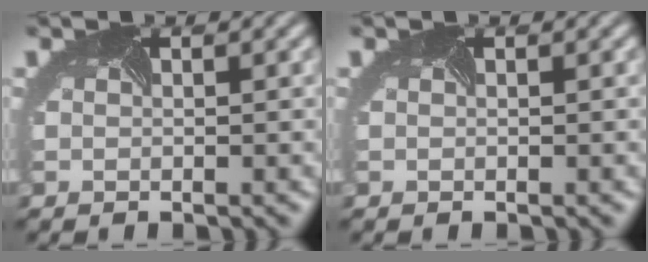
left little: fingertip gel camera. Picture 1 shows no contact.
{"total": 0.0}